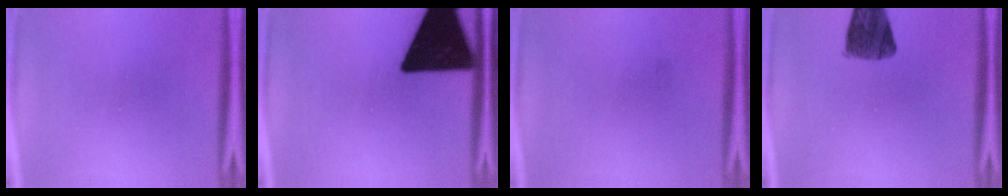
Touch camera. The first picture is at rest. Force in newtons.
{"total": 18.7}
{"total": 0.7}
{"total": 8.4}